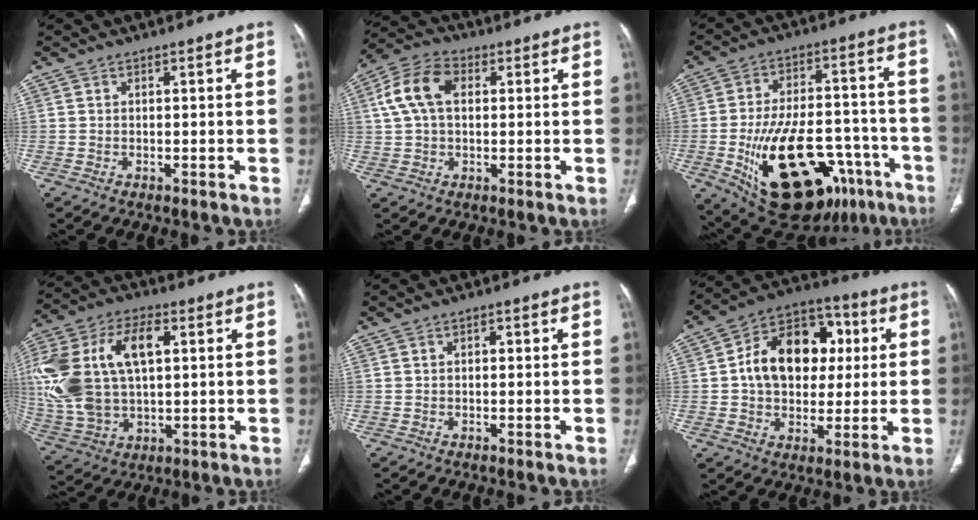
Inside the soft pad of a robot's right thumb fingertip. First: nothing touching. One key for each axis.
{"total": 10.0, "fx": 2.2, "fy": 6.5, "fz": 7.3, "tx": -0.148, "ty": 0.026, "tz": 0.036}
{"total": 28.4, "fx": -12.3, "fy": 14.8, "fz": 20.9, "tx": -0.305, "ty": 0.045, "tz": -0.167}
{"total": 23.5, "fx": 4.2, "fy": 13.8, "fz": 18.6, "tx": -0.409, "ty": 0.015, "tz": 0.080}
{"total": 1.3, "fx": 0.3, "fy": 0.8, "fz": 0.9, "tx": -0.015, "ty": 0.006, "tz": 0.004}
{"total": 18.0, "fx": 2.5, "fy": 12.9, "fz": 12.3, "tx": -0.156, "ty": 0.022, "tz": 0.035}